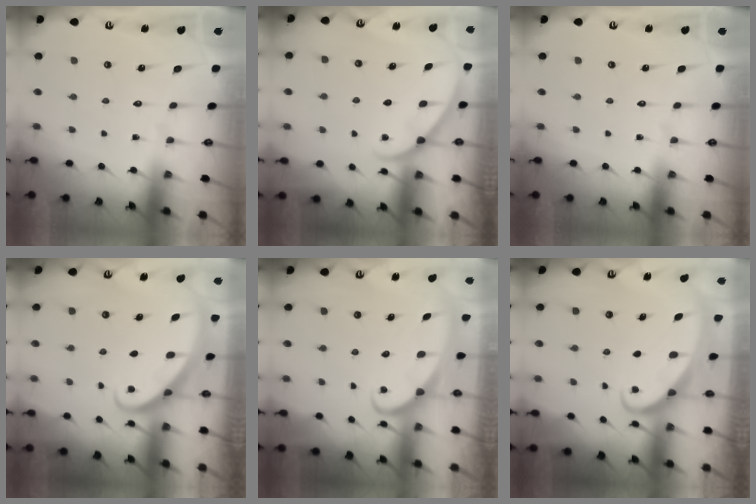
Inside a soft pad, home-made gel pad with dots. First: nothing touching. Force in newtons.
{"total": 2.0, "press": 2.0, "slide": 0.3}
{"total": 0.0}
{"total": 2.9, "press": 2.9, "slide": 0.2}
{"total": 2.6, "press": 2.6, "slide": 0.3}
{"total": 2.1, "press": 2.1, "slide": 0.0}